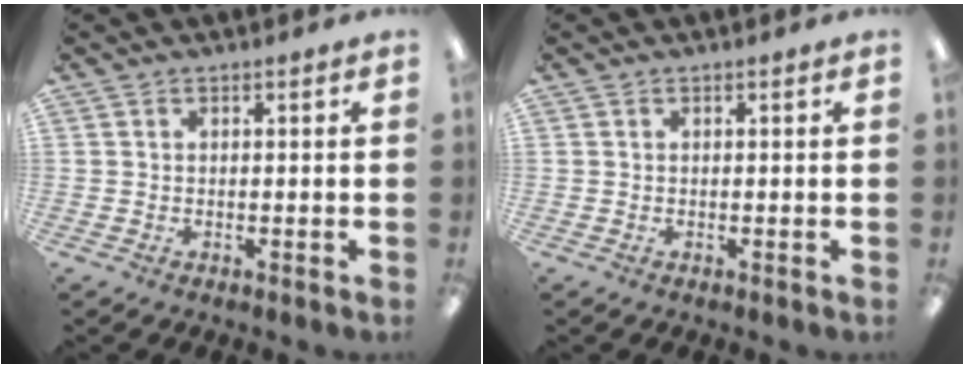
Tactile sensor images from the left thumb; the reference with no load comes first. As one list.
[{"total": 0.0}]